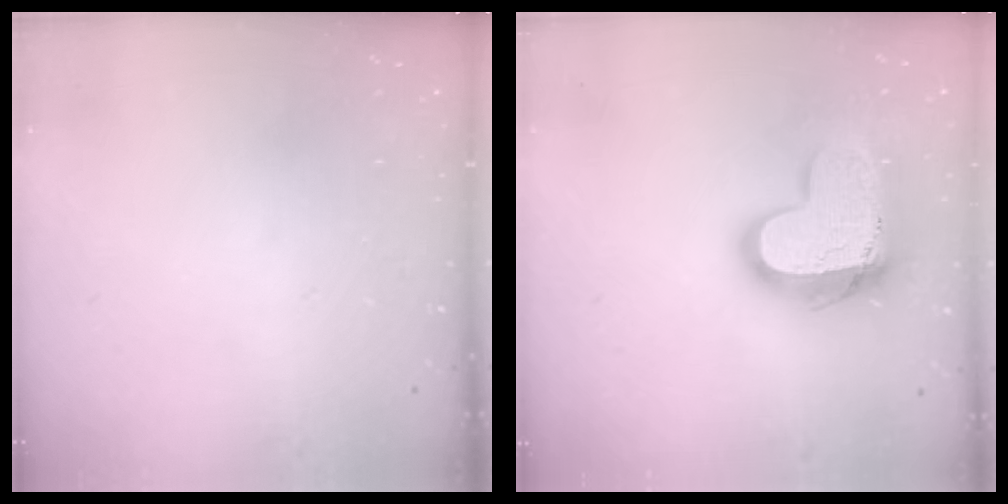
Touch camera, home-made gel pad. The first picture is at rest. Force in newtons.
{"total": 16.3, "press": 16.3, "slide": 1.0}